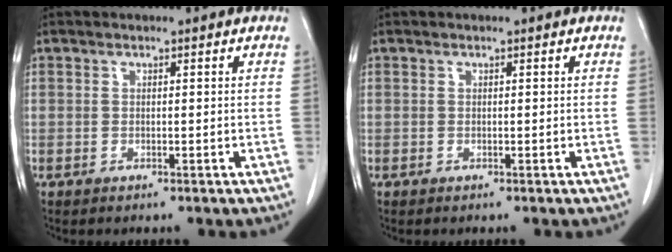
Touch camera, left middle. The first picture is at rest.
{"total": 0.0}